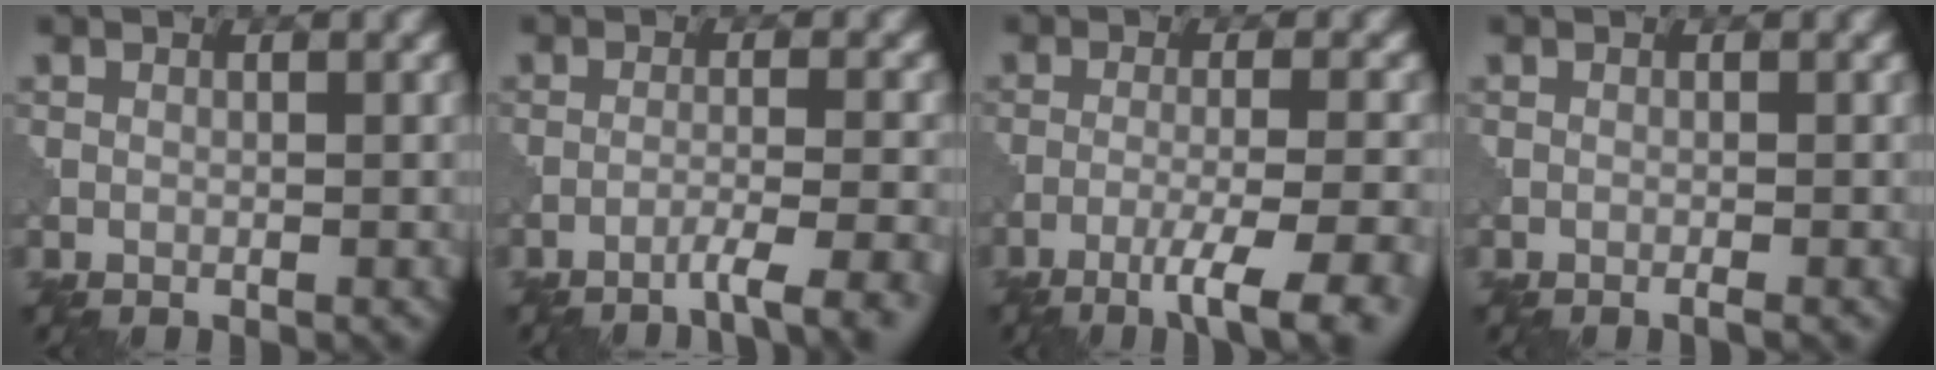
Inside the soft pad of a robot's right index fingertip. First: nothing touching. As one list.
[{"total": 4.2, "force": [-2.8, 0.5, 3.1], "torque": [-0.040, 0.007, -0.055]}, {"total": 7.0, "force": [-4.1, 1.2, 5.6], "torque": [-0.079, 0.002, -0.068]}, {"total": 0.7, "force": [-0.4, 0.0, 0.6], "torque": [-0.007, 0.000, -0.012]}]